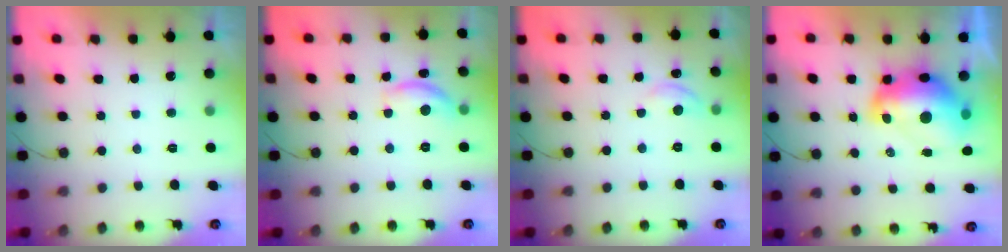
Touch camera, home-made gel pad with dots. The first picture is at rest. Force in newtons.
{"total": 9.7, "press": 9.7, "slide": 0.7}
{"total": 5.3, "press": 5.2, "slide": 0.6}
{"total": 16.3, "press": 16.2, "slide": 1.6}